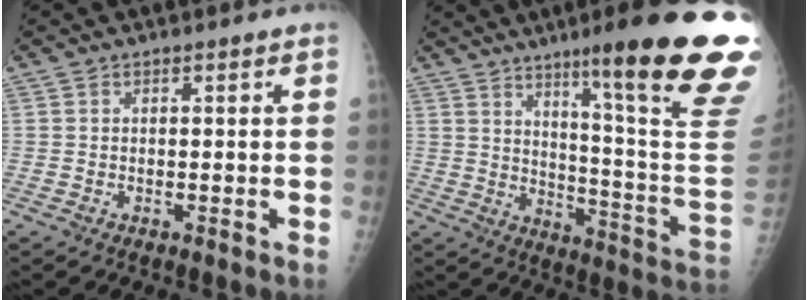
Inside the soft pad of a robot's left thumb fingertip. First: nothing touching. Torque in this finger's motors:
{"motor_torque": [4.01, 1.00, 1.57, -1.20, 0.38]}